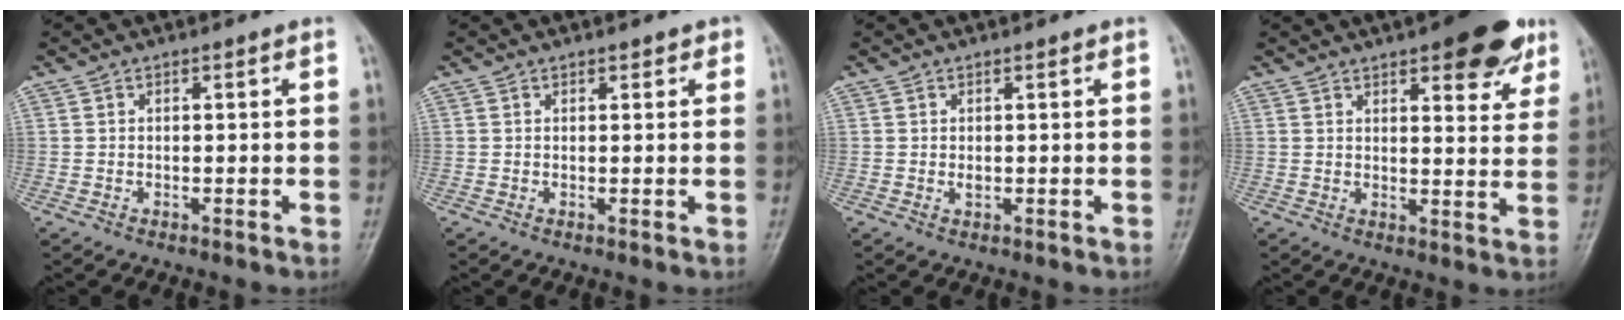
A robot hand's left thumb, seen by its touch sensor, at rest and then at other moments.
{"total": 1.4, "force": [0.8, 1.0, 0.6], "torque": [0.011, -0.002, 0.007]}
{"total": 1.2, "force": [0.1, 0.9, 0.8], "torque": [-0.007, -0.001, 0.003]}
{"total": 12.4, "force": [7.4, 4.6, 8.7], "torque": [-0.070, -0.030, 0.093]}